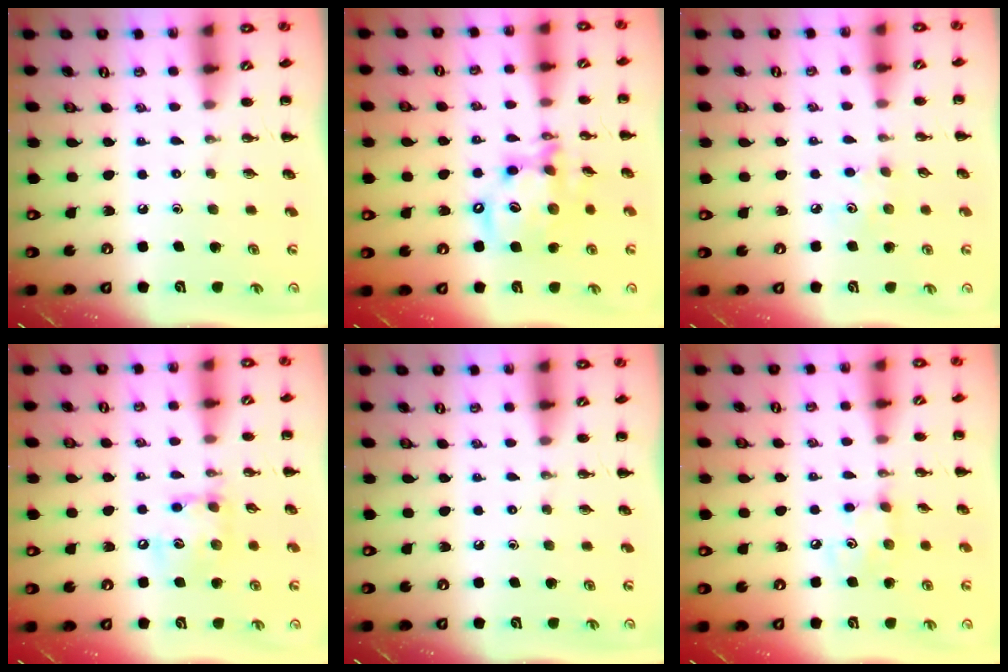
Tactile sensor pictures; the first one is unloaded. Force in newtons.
{"total": 14.1, "press": 13.6, "slide": 3.6}
{"total": 4.1, "press": 3.9, "slide": 1.1}
{"total": 11.6, "press": 11.4, "slide": 1.8}
{"total": 0.0}
{"total": 4.3, "press": 4.2, "slide": 0.7}